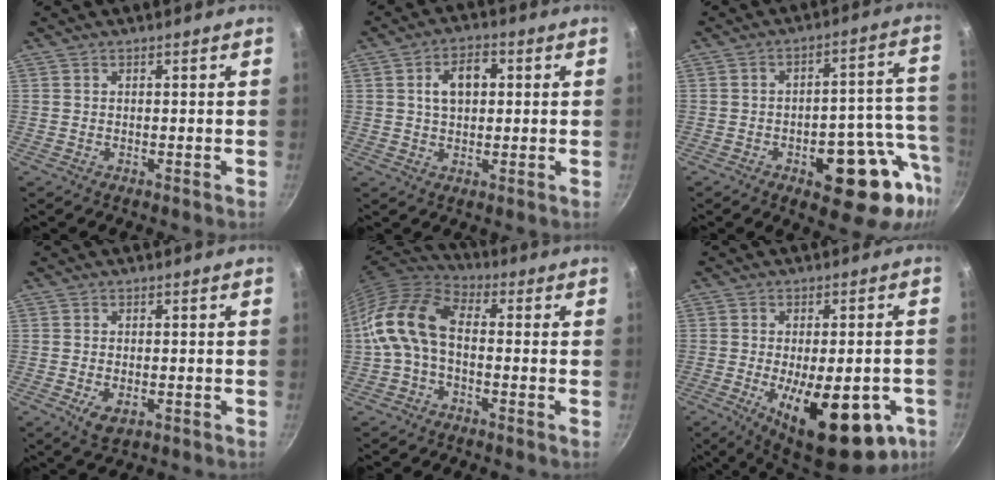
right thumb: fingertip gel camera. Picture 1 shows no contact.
{"total": 6.9, "force": [1.4, 4.4, 5.1], "torque": [-0.063, 0.010, 0.020]}
{"total": 17.4, "force": [-6.7, 7.8, 14.1], "torque": [-0.127, 0.037, -0.088]}
{"total": 3.8, "force": [-1.3, 2.2, 2.8], "torque": [-0.042, -0.002, -0.015]}
{"total": 11.8, "force": [-1.3, 7.2, 9.3], "torque": [-0.174, 0.039, -0.044]}
{"total": 21.3, "force": [-7.1, 8.7, 18.1], "torque": [-0.224, -0.004, -0.087]}